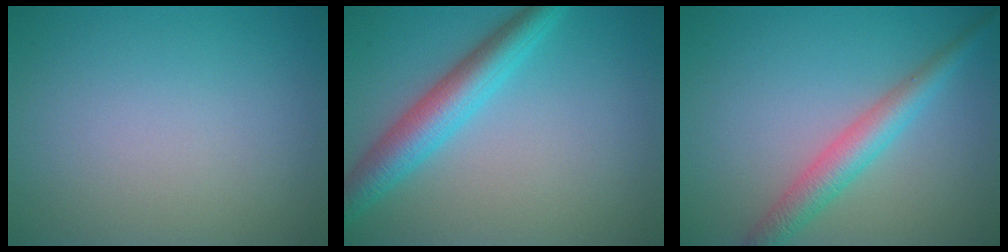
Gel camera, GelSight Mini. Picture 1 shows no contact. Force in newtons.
{"total": 5.0, "press": 5.0, "slide": 0.1}
{"total": 3.6, "press": 3.6, "slide": 0.1}